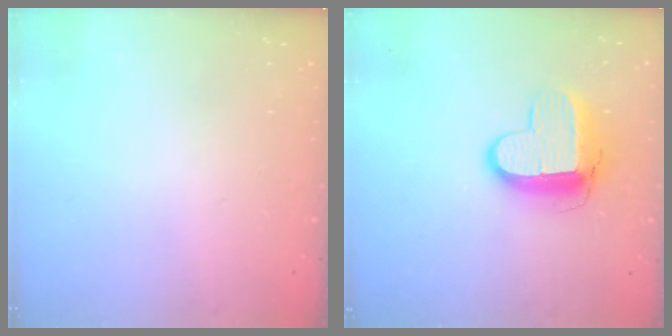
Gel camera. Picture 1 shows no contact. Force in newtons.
{"total": 11.4, "press": 11.3, "slide": 0.9}